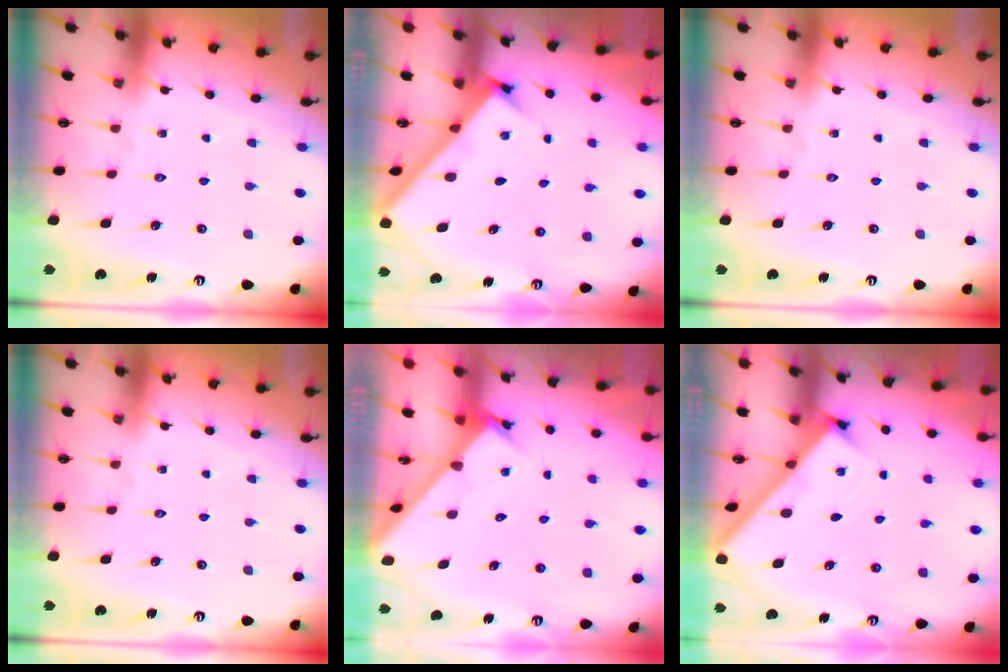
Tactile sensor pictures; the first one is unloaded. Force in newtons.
{"total": 2.9, "press": 2.9, "slide": 0.4}
{"total": 0.0}
{"total": 0.0}
{"total": 2.6, "press": 2.6, "slide": 0.3}
{"total": 2.6, "press": 2.6, "slide": 0.3}